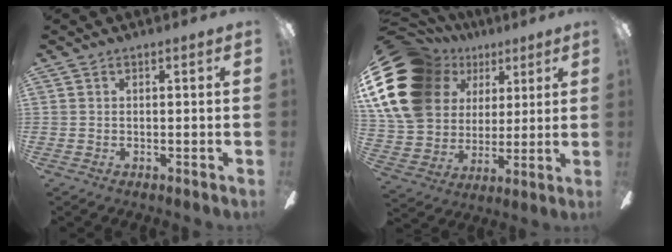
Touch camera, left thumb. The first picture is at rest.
{"total": 23.5, "force": [8.9, 18.0, 12.3], "torque": [-0.270, -0.030, 0.177]}